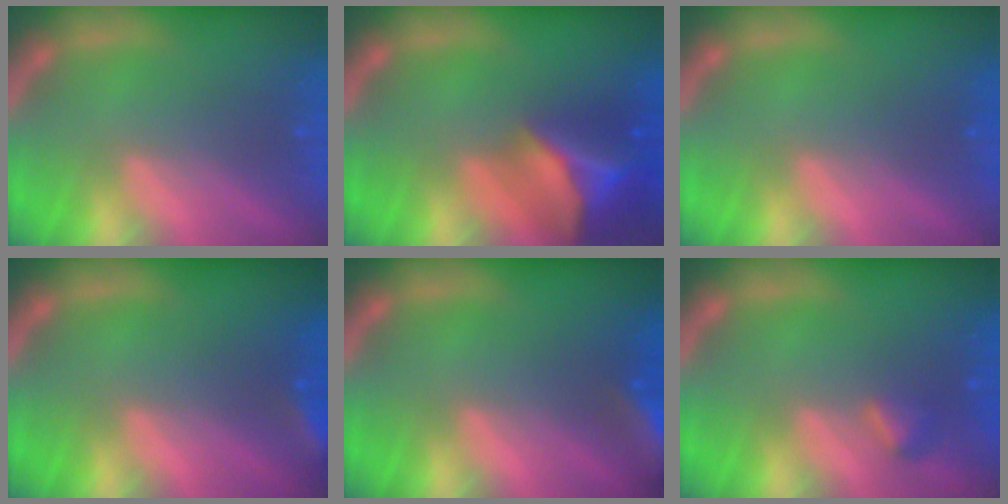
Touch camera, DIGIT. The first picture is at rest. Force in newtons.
{"total": 10.0}
{"total": 0.0}
{"total": 2.4}
{"total": 5.5}
{"total": 1.4}